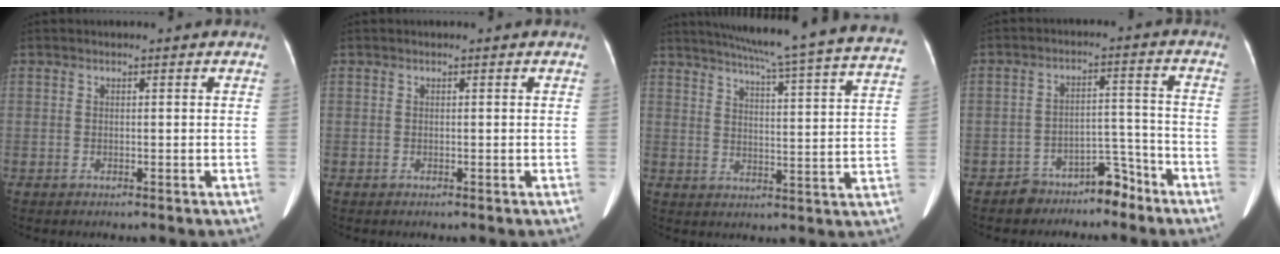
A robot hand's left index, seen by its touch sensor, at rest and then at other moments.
{"total": 0.0}
{"total": 27.0, "force": [23.8, -0.4, 12.7], "torque": [-0.197, -0.057, 0.288]}
{"total": 5.9, "force": [-5.3, 2.6, 0.9], "torque": [0.000, 0.019, -0.080]}